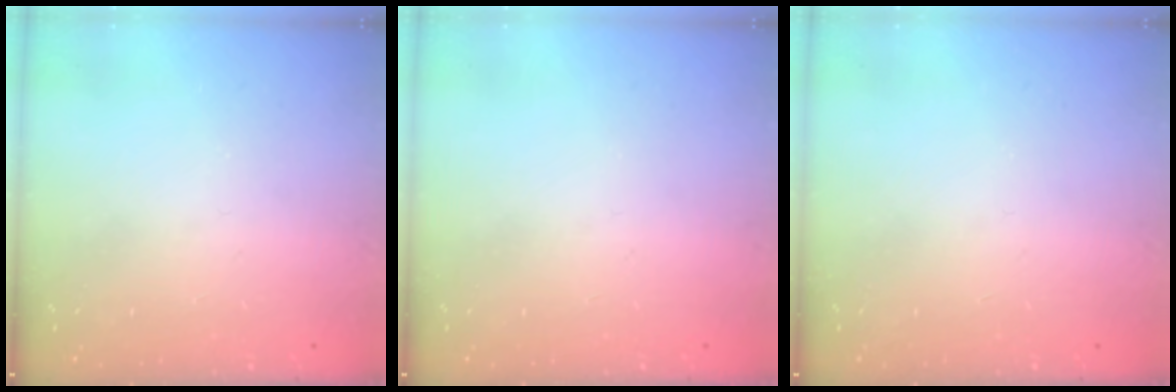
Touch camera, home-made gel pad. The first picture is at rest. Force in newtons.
{"total": 0.0}
{"total": 0.0}